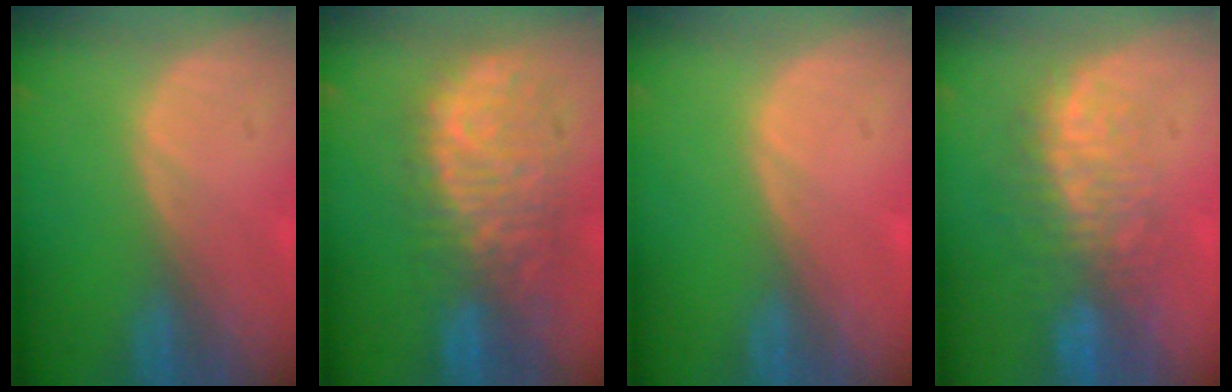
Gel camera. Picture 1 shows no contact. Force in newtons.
{"total": 11.0, "press": 9.6, "slide": 5.5}
{"total": 0.0}
{"total": 8.7, "press": 7.8, "slide": 3.8}